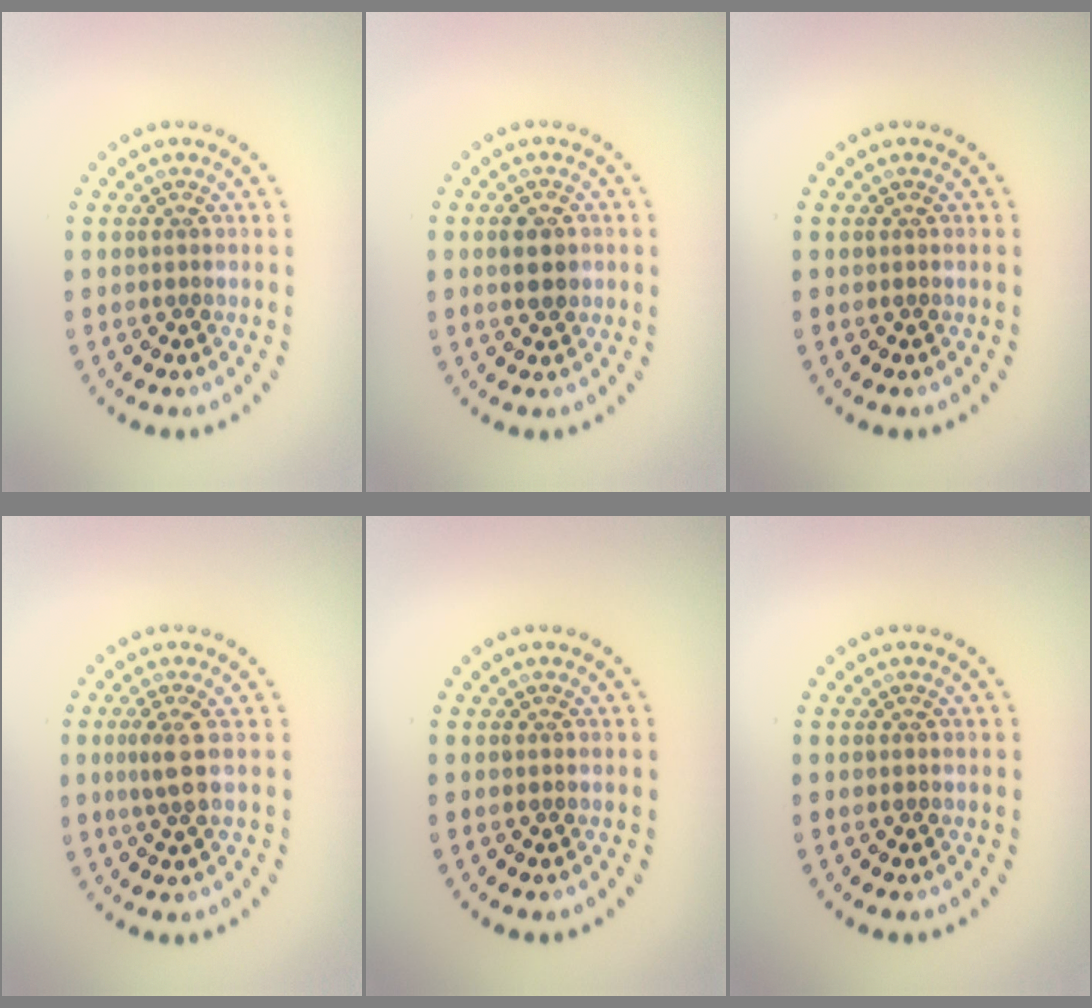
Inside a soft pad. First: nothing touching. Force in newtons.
{"total": 2.7, "press": 2.7, "slide": 0.2}
{"total": 0.0}
{"total": 1.9, "press": 1.6, "slide": 1.1}
{"total": 0.0}
{"total": 0.0}